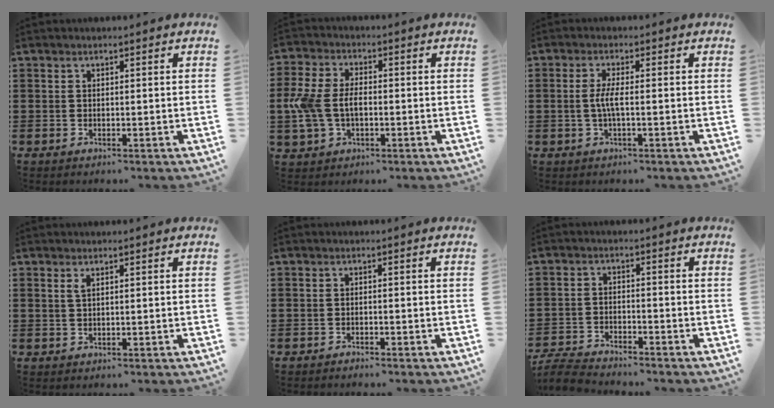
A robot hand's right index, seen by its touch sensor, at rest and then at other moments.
{"total": 6.6, "force": [-0.9, 4.2, 5.0], "torque": [-0.144, -0.006, -0.030]}
{"total": 3.1, "force": [-0.5, 0.3, 3.1], "torque": [-0.071, -0.007, -0.015]}
{"total": 0.9, "force": [0.5, 0.2, 0.8], "torque": [-0.017, 0.002, 0.008]}
{"total": 0.9, "force": [-0.8, 0.1, 0.0], "torque": [-0.003, 0.000, -0.017]}
{"total": 4.5, "force": [-4.4, 0.4, 0.8], "torque": [-0.034, -0.005, -0.095]}